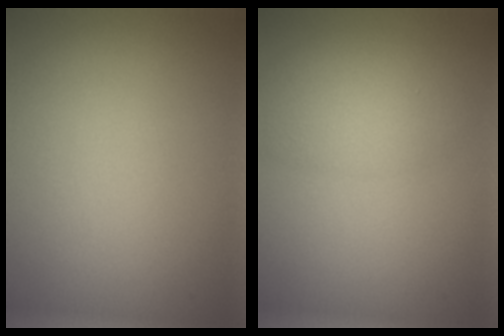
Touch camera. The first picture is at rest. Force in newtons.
{"total": 2.8, "press": 2.8, "slide": 0.2}